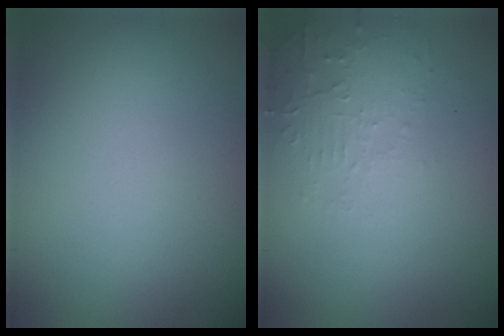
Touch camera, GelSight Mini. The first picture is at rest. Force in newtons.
{"total": 2.4, "press": 2.3, "slide": 0.6}